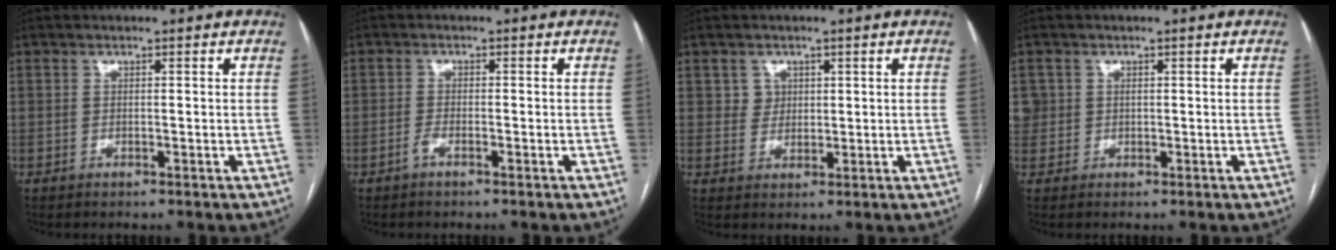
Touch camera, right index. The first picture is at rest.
{"total": 1.3, "force": [-0.9, 0.1, 0.9], "torque": [-0.021, 0.000, -0.019]}
{"total": 2.5, "force": [1.1, 2.3, 0.2], "torque": [0.001, -0.001, 0.016]}
{"total": 2.0, "force": [0.4, 2.0, 0.0], "torque": [0.015, 0.009, 0.005]}